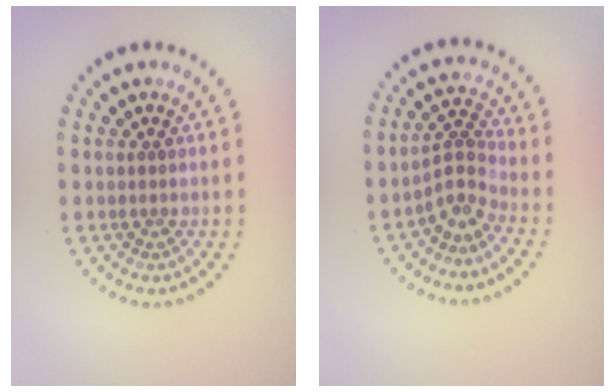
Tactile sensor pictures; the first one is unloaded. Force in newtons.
{"total": 2.7, "press": 1.9, "slide": 1.9}